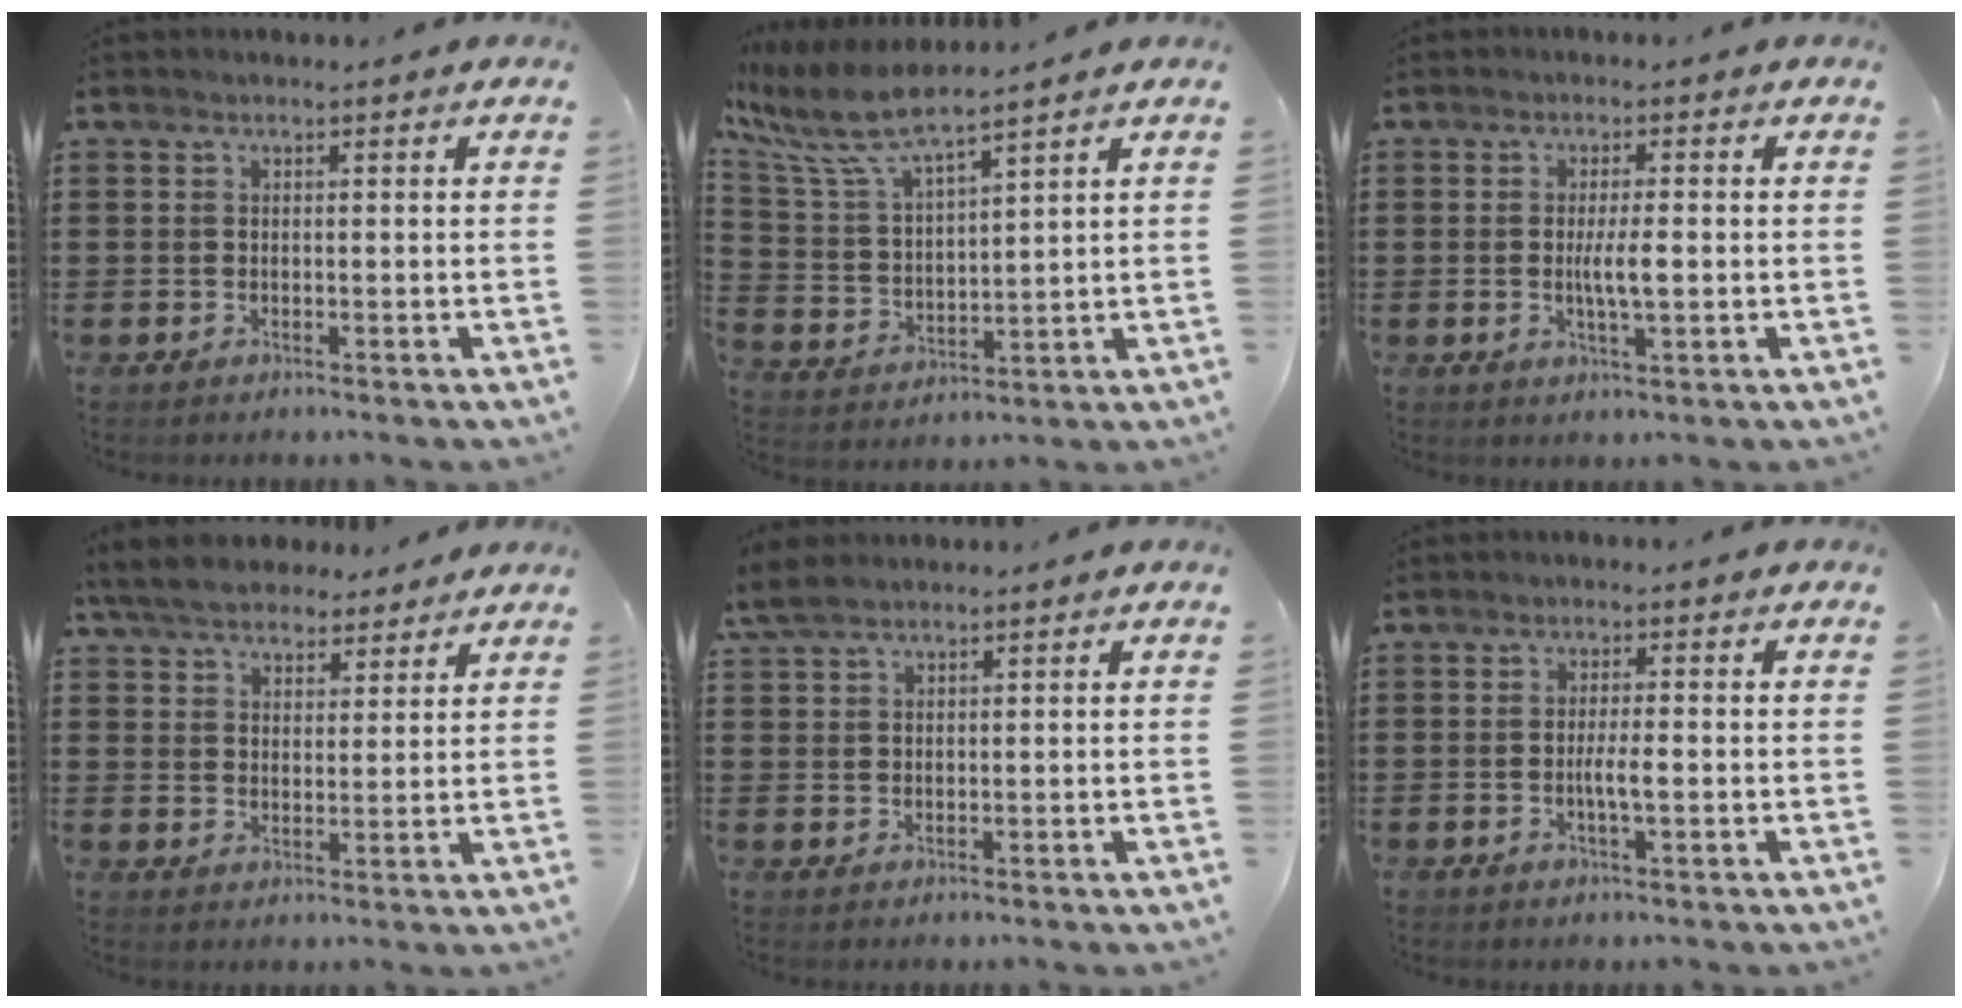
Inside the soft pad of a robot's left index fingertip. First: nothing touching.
{"total": 8.0, "force": [6.6, 0.9, 4.5], "torque": [-0.123, -0.036, 0.110]}
{"total": 4.1, "force": [-0.2, 0.7, 4.0], "torque": [-0.078, -0.004, -0.007]}
{"total": 6.0, "force": [5.4, 2.0, 1.7], "torque": [-0.054, -0.009, 0.099]}
{"total": 3.5, "force": [2.5, 1.3, 2.0], "torque": [-0.054, 0.004, 0.046]}
{"total": 3.2, "force": [-0.6, 0.5, 3.1], "torque": [-0.061, -0.003, -0.013]}